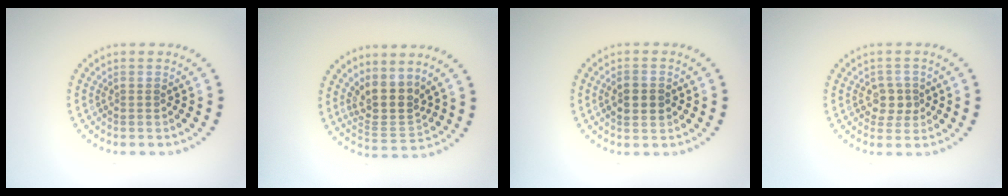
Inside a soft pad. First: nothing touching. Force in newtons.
{"total": 3.7, "press": 2.9, "slide": 2.4}
{"total": 3.1, "press": 3.1, "slide": 0.0}
{"total": 2.0, "press": 1.9, "slide": 0.6}